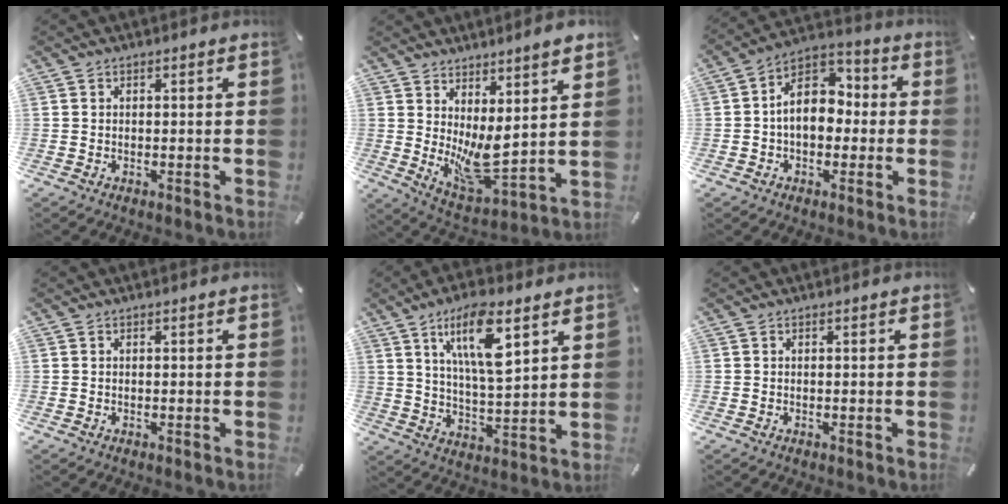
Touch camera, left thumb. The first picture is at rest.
{"total": 9.7, "force": [3.0, 3.1, 8.7], "torque": [-0.140, -0.068, 0.055]}
{"total": 10.6, "force": [-0.6, 7.8, 7.1], "torque": [-0.129, 0.011, -0.011]}
{"total": 0.0}
{"total": 13.8, "force": [7.4, 4.1, 10.9], "torque": [-0.200, -0.014, 0.125]}
{"total": 0.0}